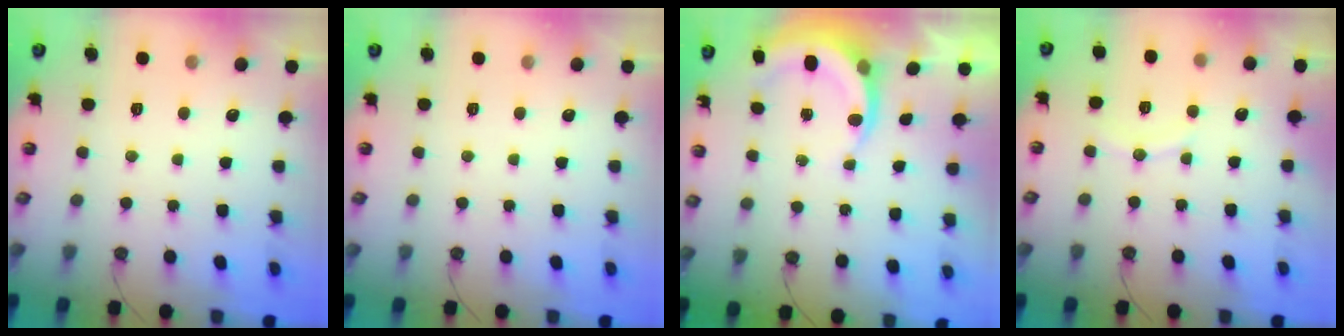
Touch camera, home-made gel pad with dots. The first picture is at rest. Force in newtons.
{"total": 0.0}
{"total": 5.1, "press": 5.1, "slide": 0.5}
{"total": 5.8, "press": 5.8, "slide": 0.7}